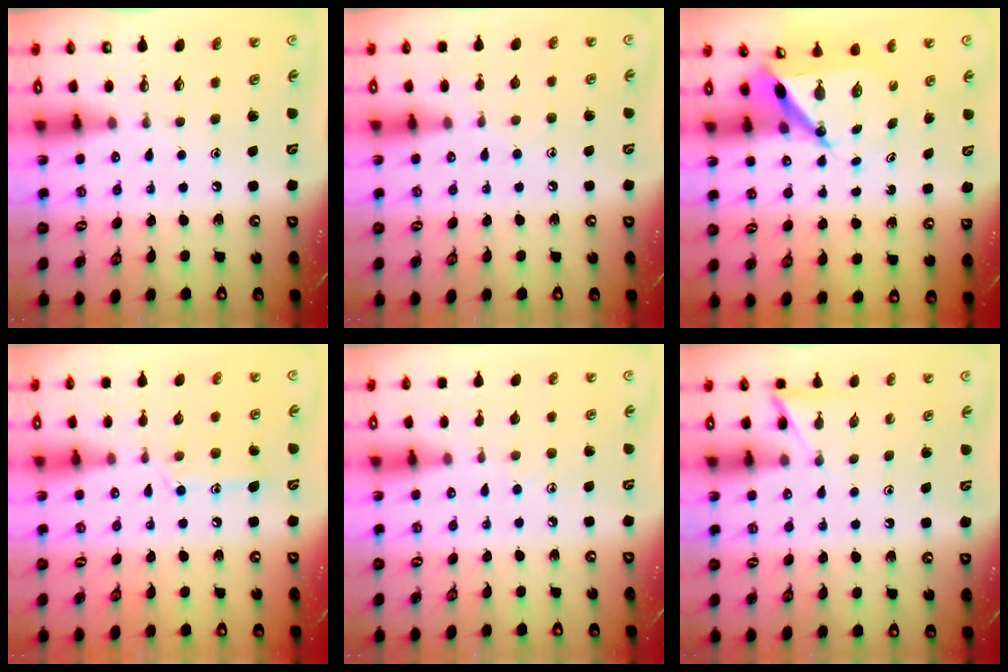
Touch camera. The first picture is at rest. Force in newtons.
{"total": 5.8, "press": 5.8, "slide": 0.6}
{"total": 6.7, "press": 6.7, "slide": 0.5}
{"total": 11.2, "press": 11.2, "slide": 0.8}
{"total": 6.0, "press": 5.9, "slide": 0.6}
{"total": 4.5, "press": 4.5, "slide": 0.3}